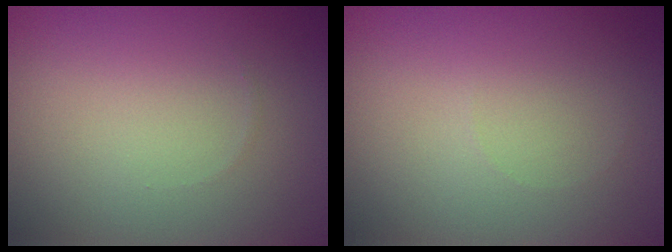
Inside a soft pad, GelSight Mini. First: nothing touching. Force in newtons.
{"total": 0.0}